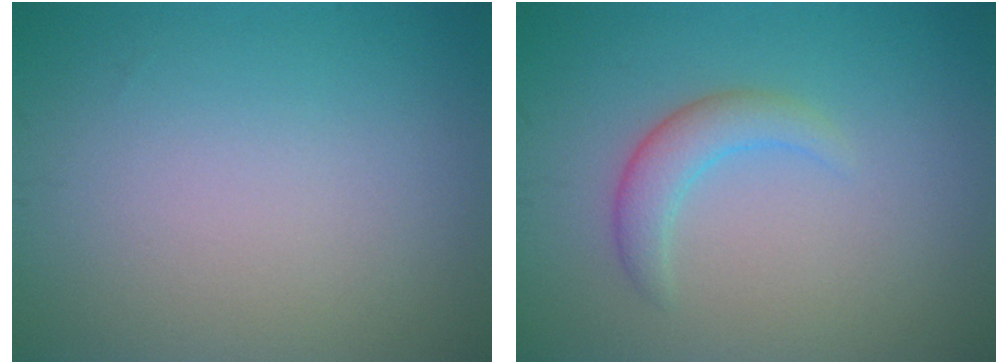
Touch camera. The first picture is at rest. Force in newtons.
{"total": 2.5, "press": 2.5, "slide": 0.1}